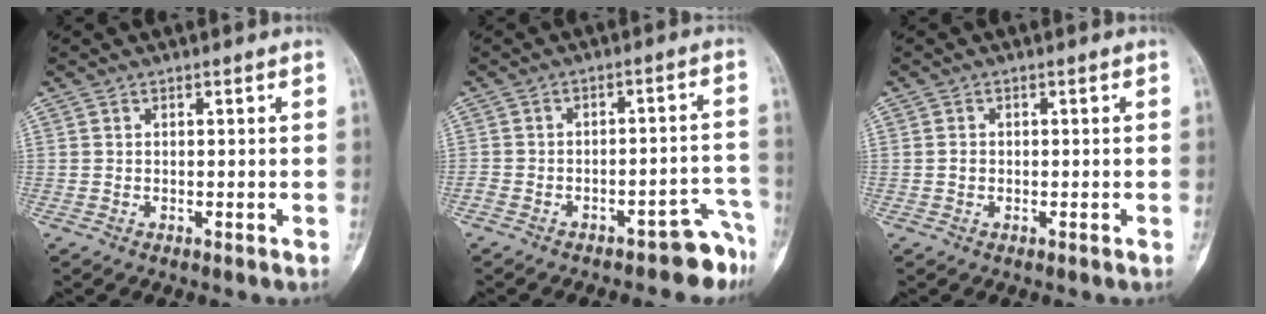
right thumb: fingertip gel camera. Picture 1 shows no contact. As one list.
[{"total": 7.7, "force": [-6.3, 3.1, 3.1], "torque": [-0.002, 0.092, -0.084]}, {"total": 1.1, "force": [-0.1, 0.9, 0.6], "torque": [-0.007, 0.003, -0.001]}]